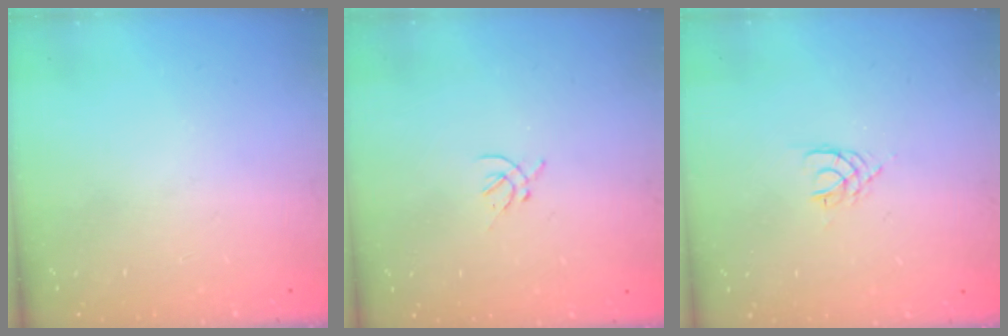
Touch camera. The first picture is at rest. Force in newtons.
{"total": 1.4, "press": 1.3, "slide": 0.5}
{"total": 2.0, "press": 1.9, "slide": 0.3}